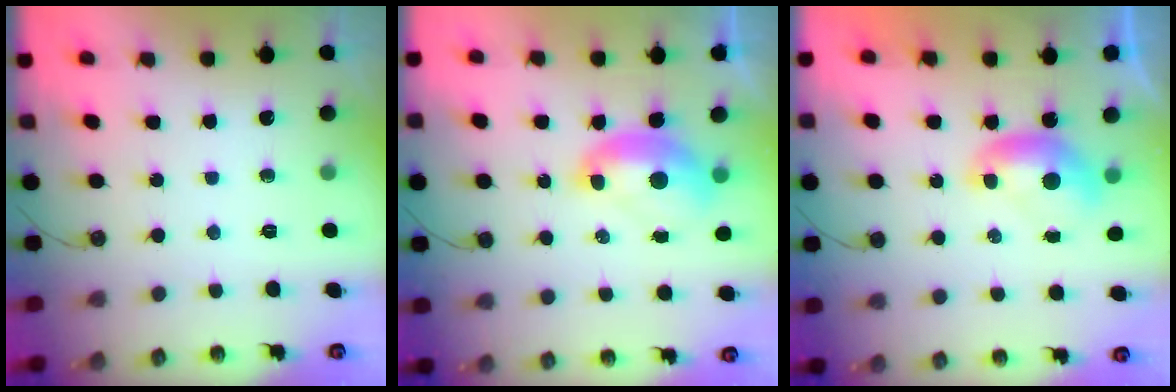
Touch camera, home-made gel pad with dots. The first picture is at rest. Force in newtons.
{"total": 2.3, "press": 2.3, "slide": 0.6}
{"total": 0.0}